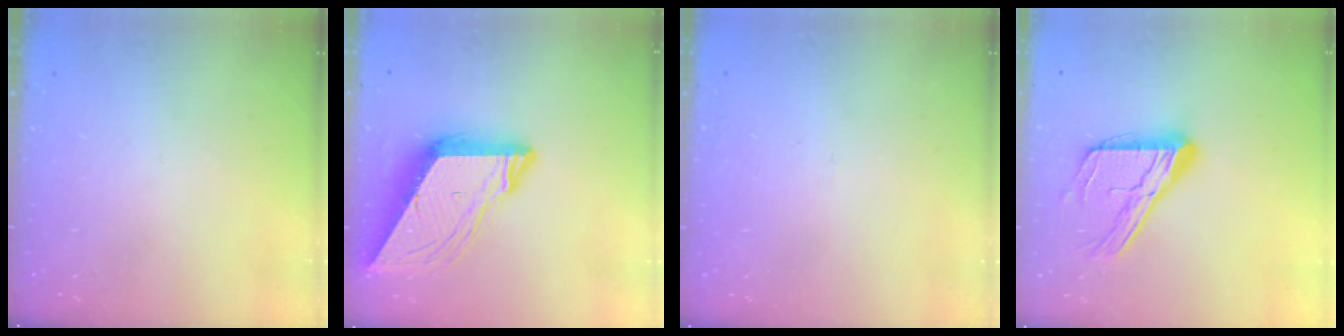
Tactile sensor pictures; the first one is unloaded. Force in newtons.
{"total": 9.3, "press": 9.2, "slide": 0.8}
{"total": 2.7, "press": 2.7, "slide": 0.3}
{"total": 17.1, "press": 17.0, "slide": 1.6}